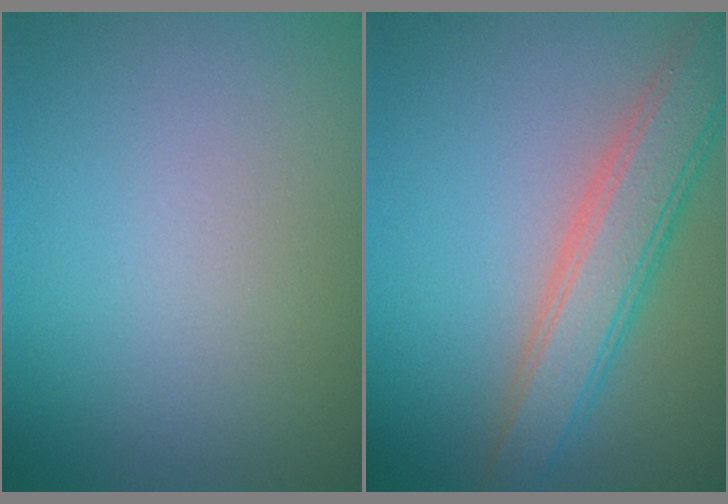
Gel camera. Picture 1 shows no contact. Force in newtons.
{"total": 4.9, "press": 4.9, "slide": 0.3}